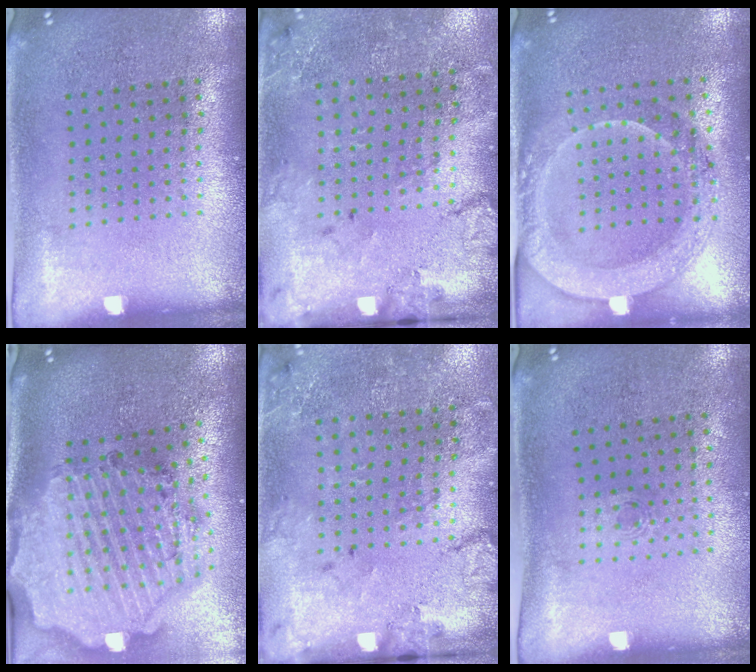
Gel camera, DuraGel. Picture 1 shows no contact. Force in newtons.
{"total": 1.8, "press": 1.5, "slide": 1.0}
{"total": 2.0, "press": 1.9, "slide": 0.6}
{"total": 3.5, "press": 3.0, "slide": 1.8}
{"total": 1.8, "press": 1.5, "slide": 1.0}
{"total": 0.5, "press": 0.3, "slide": 0.4}